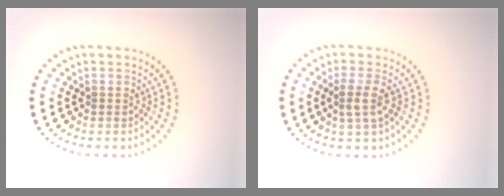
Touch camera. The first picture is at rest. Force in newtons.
{"total": 2.0, "press": 1.8, "slide": 1.0}